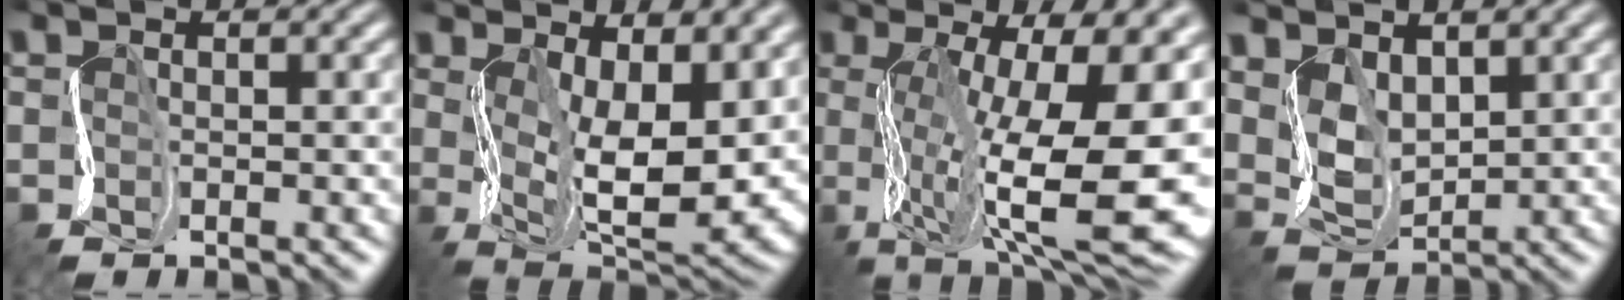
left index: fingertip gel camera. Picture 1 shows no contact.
{"total": 13.9, "force": [1.5, 6.7, 12.1], "torque": [-0.176, -0.021, 0.055]}
{"total": 18.1, "force": [-0.4, 7.1, 16.6], "torque": [-0.248, -0.014, 0.011]}
{"total": 3.9, "force": [2.8, 2.1, 1.8], "torque": [-0.053, -0.002, 0.060]}